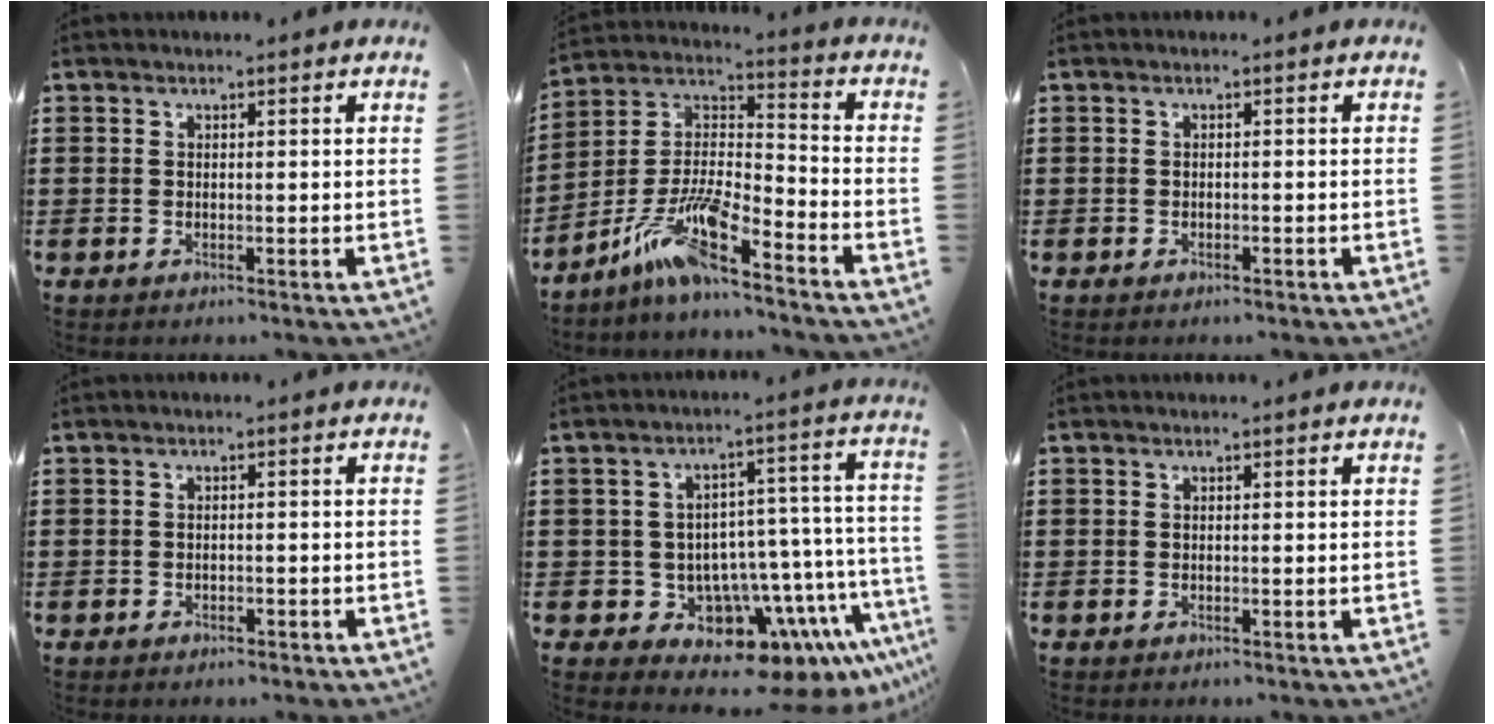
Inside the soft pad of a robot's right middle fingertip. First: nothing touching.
{"total": 11.0, "force": [-8.0, 1.7, 7.4], "torque": [-0.172, -0.008, -0.164]}
{"total": 0.6, "force": [-0.5, 0.1, 0.2], "torque": [-0.006, -0.003, -0.009]}
{"total": 0.9, "force": [-0.8, 0.3, 0.1], "torque": [-0.006, -0.001, -0.017]}
{"total": 7.6, "force": [-4.9, 5.4, 2.3], "torque": [-0.052, -0.015, -0.080]}
{"total": 0.0}